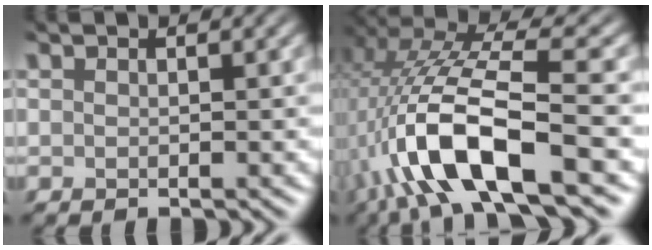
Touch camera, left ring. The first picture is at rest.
{"total": 10.4, "force": [-3.8, 3.0, 9.2], "torque": [-0.181, 0.008, -0.072]}